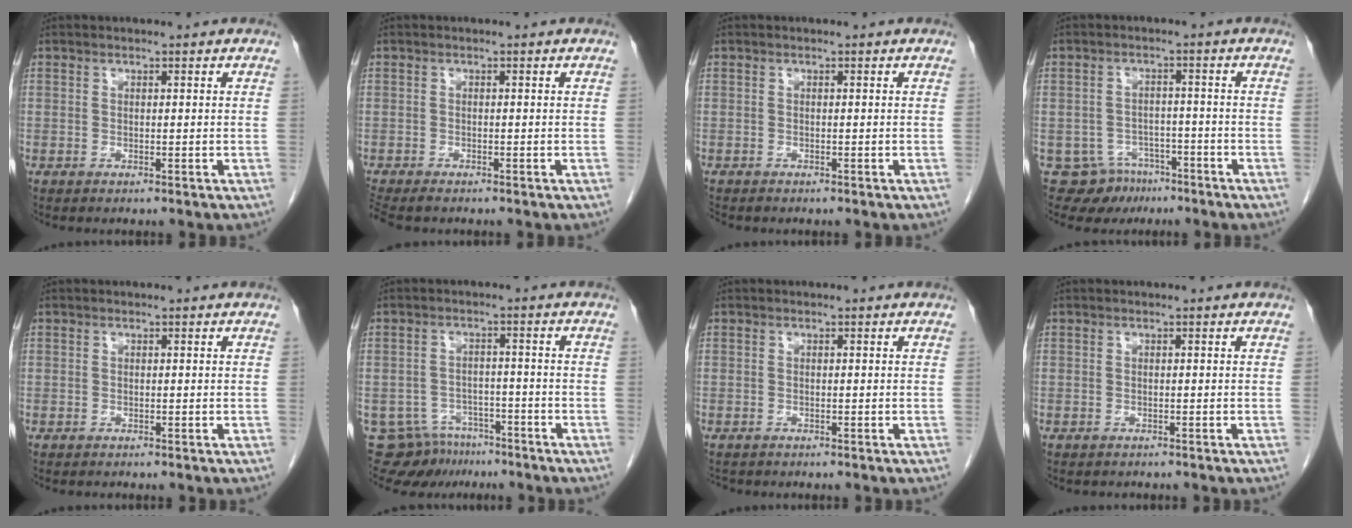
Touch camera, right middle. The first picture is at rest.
{"total": 3.6, "force": [-3.1, 0.9, 1.7], "torque": [-0.026, -0.010, -0.050]}
{"total": 1.3, "force": [-1.2, 0.5, 0.4], "torque": [-0.008, -0.002, -0.018]}
{"total": 6.4, "force": [-4.3, 4.7, 0.3], "torque": [0.002, 0.011, -0.059]}
{"total": 0.0}
{"total": 9.6, "force": [-7.9, 5.4, 1.0], "torque": [-0.023, 0.009, -0.110]}
{"total": 0.9, "force": [-0.8, 0.3, 0.1], "torque": [-0.011, -0.004, -0.012]}
{"total": 0.9, "force": [-0.8, 0.4, 0.0], "torque": [-0.011, -0.002, -0.012]}